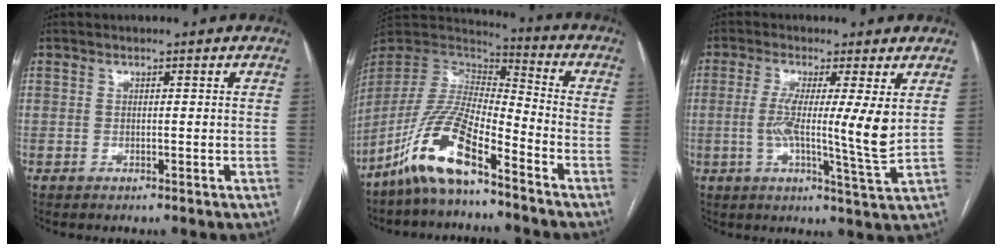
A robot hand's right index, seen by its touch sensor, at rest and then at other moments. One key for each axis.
{"total": 13.4, "fx": -8.9, "fy": 2.4, "fz": 9.7, "tx": -0.207, "ty": -0.003, "tz": -0.172}
{"total": 8.8, "fx": 1.0, "fy": -0.5, "fz": 8.8, "tx": -0.160, "ty": -0.014, "tz": 0.011}